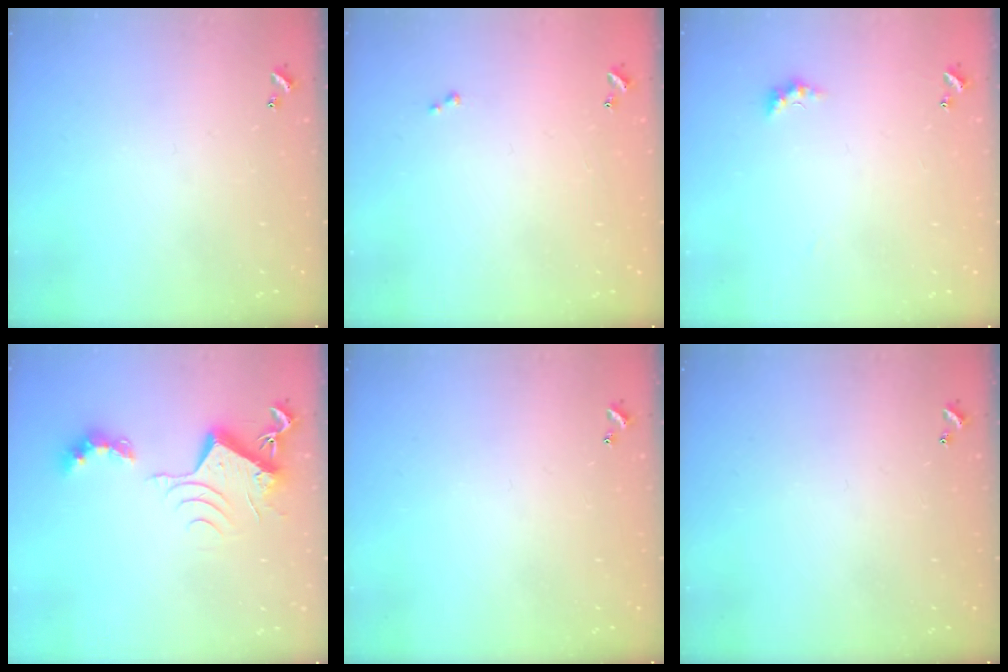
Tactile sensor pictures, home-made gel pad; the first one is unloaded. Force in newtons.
{"total": 0.0}
{"total": 1.5, "press": 1.3, "slide": 0.7}
{"total": 11.1, "press": 11.0, "slide": 1.3}
{"total": 0.0}
{"total": 0.0}